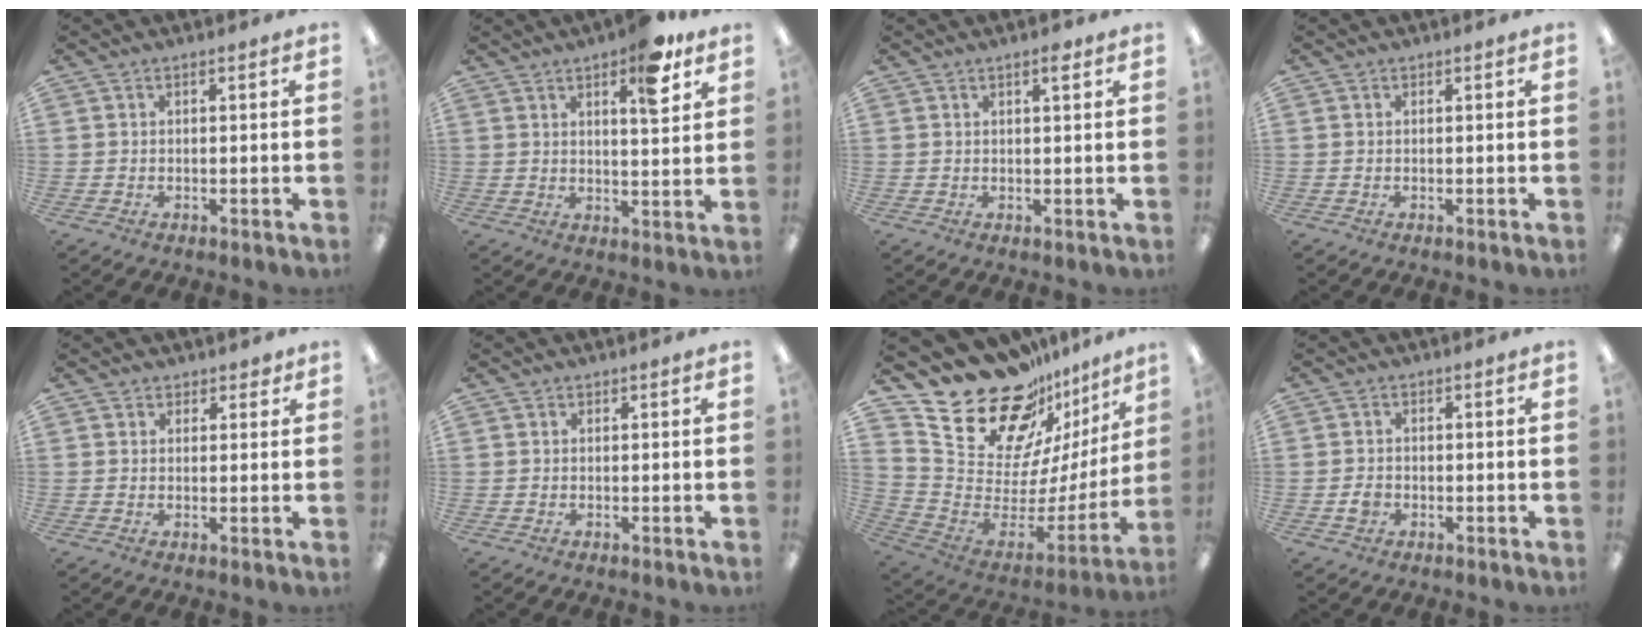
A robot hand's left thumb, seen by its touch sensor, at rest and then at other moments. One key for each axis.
{"total": 10.1, "fx": 6.4, "fy": 3.3, "fz": 7.1, "tx": -0.081, "ty": -0.034, "tz": 0.099}
{"total": 2.0, "fx": 1.4, "fy": 0.5, "fz": 1.3, "tx": -0.014, "ty": -0.005, "tz": 0.021}
{"total": 0.0}
{"total": 2.1, "fx": 1.4, "fy": 1.5, "fz": 0.2, "tx": 0.002, "ty": -0.001, "tz": 0.026}
{"total": 0.0}
{"total": 24.5, "fx": 18.8, "fy": 11.9, "fz": 10.3, "tx": -0.174, "ty": -0.146, "tz": 0.360}
{"total": 2.1, "fx": -0.6, "fy": 1.8, "fz": 1.0, "tx": -0.016, "ty": 0.005, "tz": -0.013}